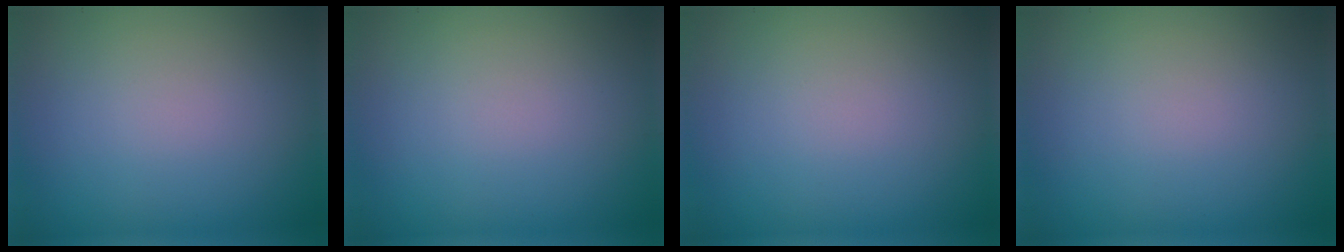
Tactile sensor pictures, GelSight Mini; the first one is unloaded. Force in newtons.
{"total": 0.0}
{"total": 0.0}
{"total": 0.0}